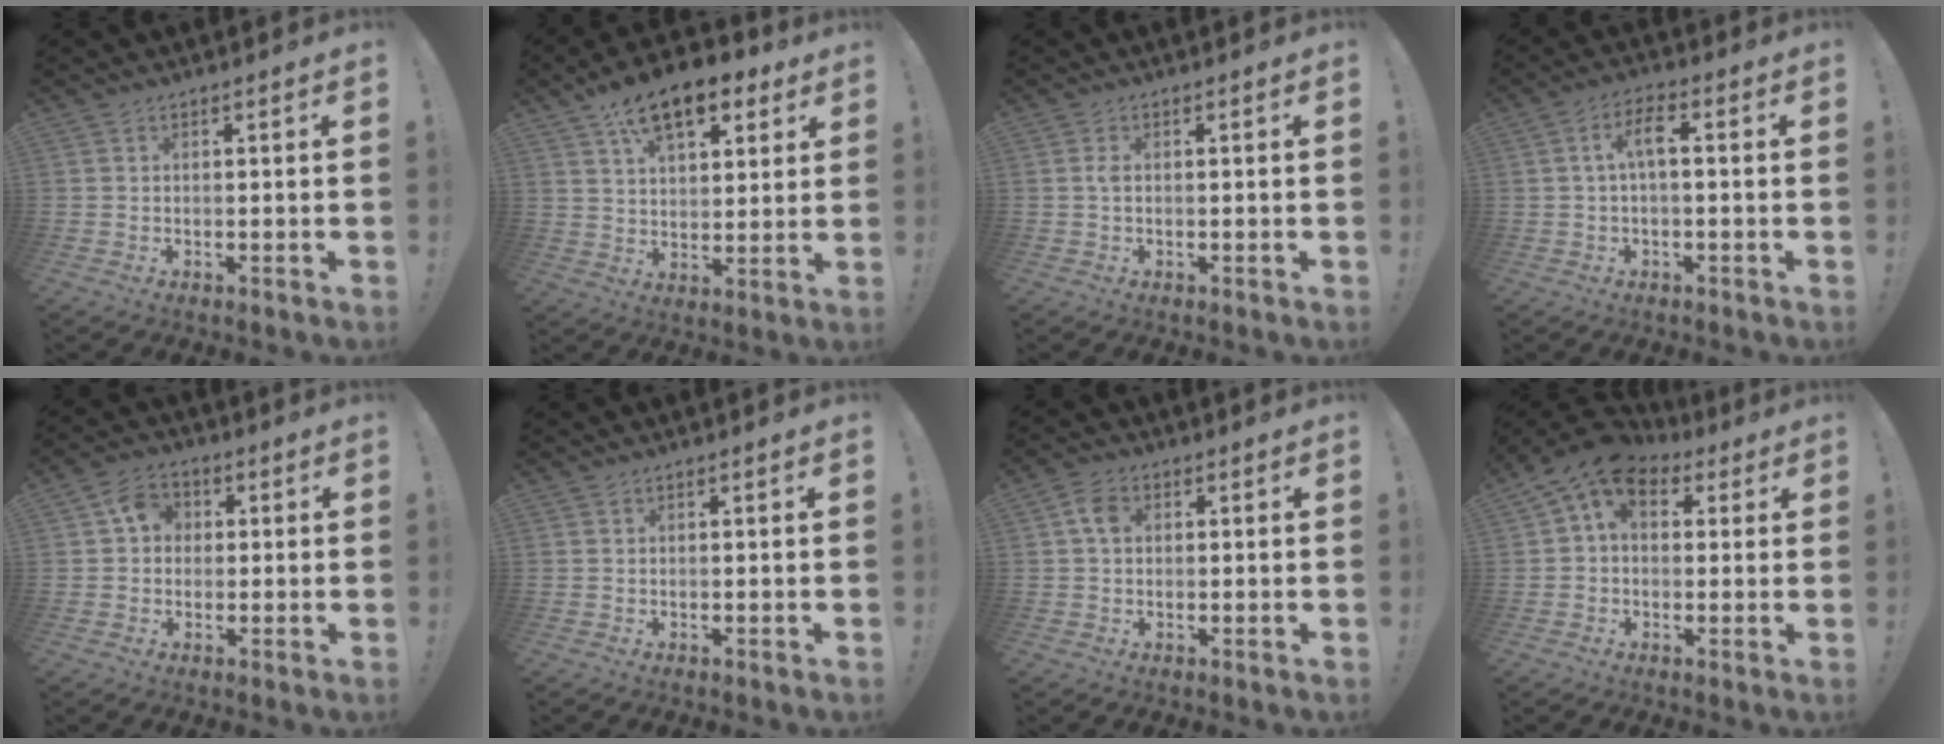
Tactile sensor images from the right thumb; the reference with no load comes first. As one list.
[{"total": 14.2, "force": [8.7, 7.3, 8.5], "torque": [-0.126, -0.045, 0.155]}, {"total": 1.5, "force": [0.0, 0.5, 1.4], "torque": [-0.028, 0.003, -0.001]}, {"total": 5.9, "force": [0.3, 2.2, 5.5], "torque": [-0.113, 0.009, 0.004]}, {"total": 6.7, "force": [0.6, 6.0, 2.9], "torque": [-0.046, 0.017, 0.014]}, {"total": 0.0}, {"total": 5.1, "force": [0.9, 3.7, 3.4], "torque": [-0.060, 0.011, 0.020]}, {"total": 10.4, "force": [5.0, 6.9, 6.0], "torque": [-0.106, -0.017, 0.099]}]